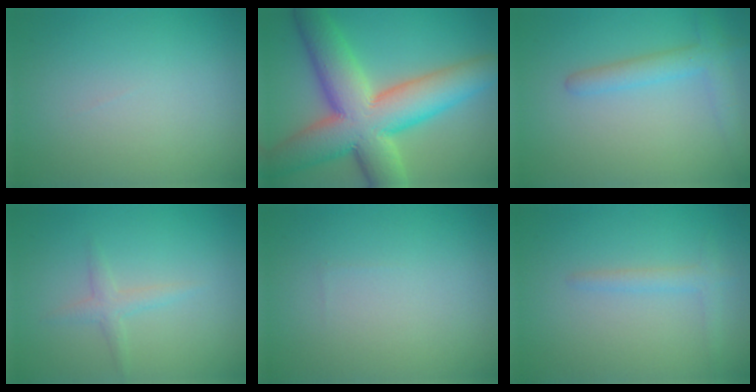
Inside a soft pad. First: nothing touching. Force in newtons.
{"total": 12.8, "press": 12.8, "slide": 0.7}
{"total": 2.9, "press": 2.9, "slide": 0.1}
{"total": 1.5, "press": 1.5, "slide": 0.1}
{"total": 0.0}
{"total": 1.4, "press": 1.4, "slide": 0.2}